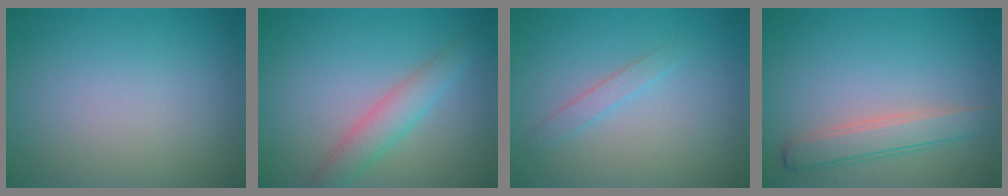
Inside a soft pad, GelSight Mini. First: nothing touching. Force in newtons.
{"total": 3.0, "press": 3.0, "slide": 0.1}
{"total": 1.2, "press": 1.2, "slide": 0.0}
{"total": 2.9, "press": 2.9, "slide": 0.2}